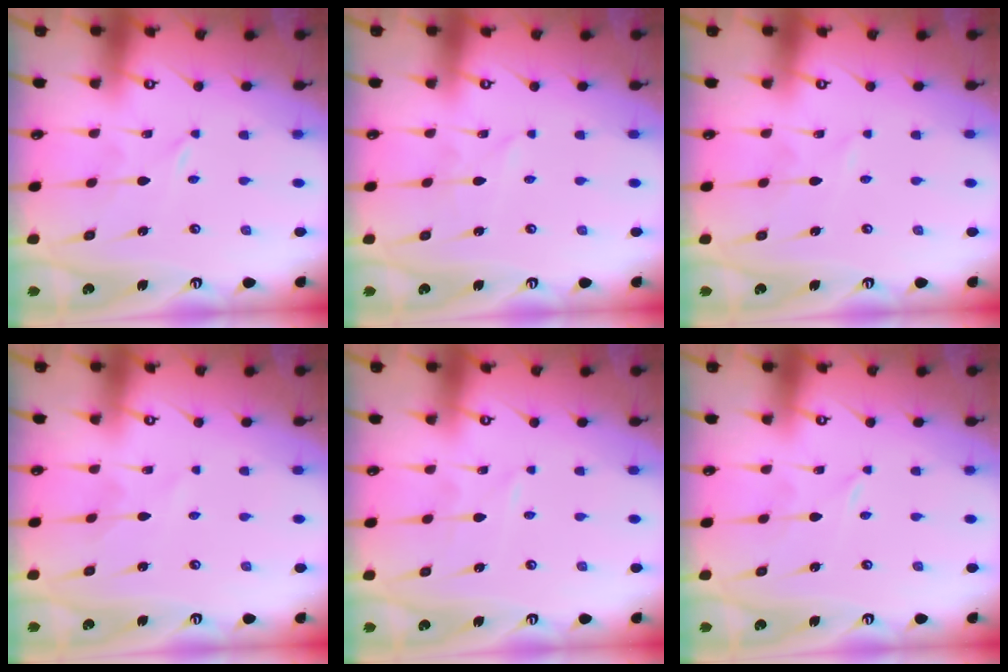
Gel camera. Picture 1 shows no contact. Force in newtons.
{"total": 1.9, "press": 1.9, "slide": 0.3}
{"total": 1.7, "press": 1.7, "slide": 0.3}
{"total": 1.4, "press": 1.4, "slide": 0.1}
{"total": 0.8, "press": 0.8, "slide": 0.1}
{"total": 0.0}